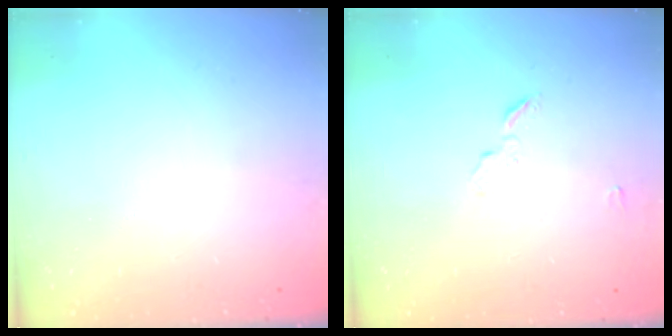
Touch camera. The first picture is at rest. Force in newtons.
{"total": 3.7, "press": 3.7, "slide": 0.4}